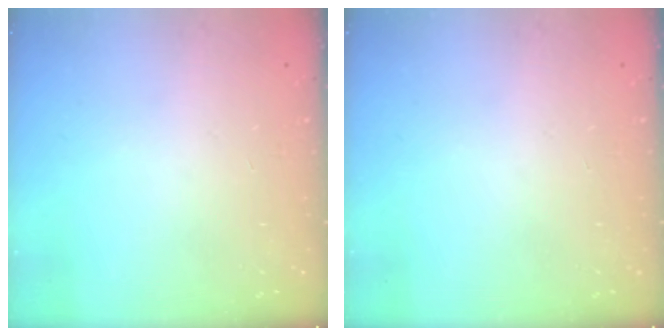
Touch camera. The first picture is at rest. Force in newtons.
{"total": 0.0}